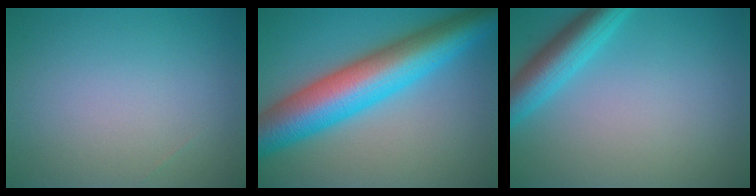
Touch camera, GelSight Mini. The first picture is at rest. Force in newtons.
{"total": 11.4, "press": 11.4, "slide": 0.2}
{"total": 4.8, "press": 4.8, "slide": 0.2}